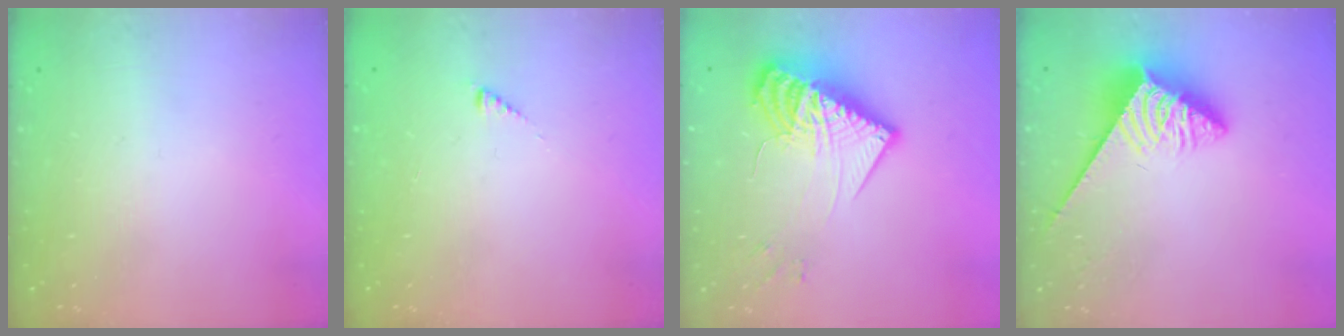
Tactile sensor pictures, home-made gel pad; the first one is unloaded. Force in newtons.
{"total": 2.0, "press": 2.0, "slide": 0.3}
{"total": 15.1, "press": 15.1, "slide": 0.6}
{"total": 3.5, "press": 3.5, "slide": 0.4}